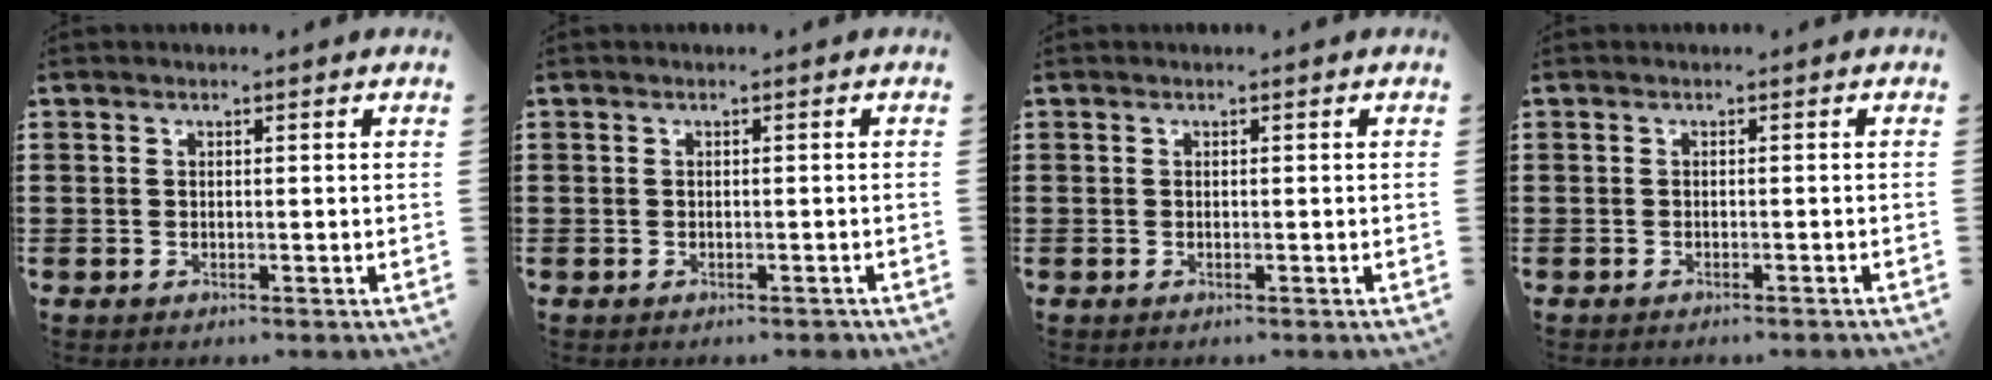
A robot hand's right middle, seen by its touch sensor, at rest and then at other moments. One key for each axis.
{"total": 0.6, "fx": -0.4, "fy": 0.3, "fz": 0.2, "tx": -0.004, "ty": 0.000, "tz": -0.009}
{"total": 0.0}
{"total": 0.7, "fx": -0.7, "fy": 0.0, "fz": 0.0, "tx": -0.002, "ty": 0.002, "tz": -0.015}